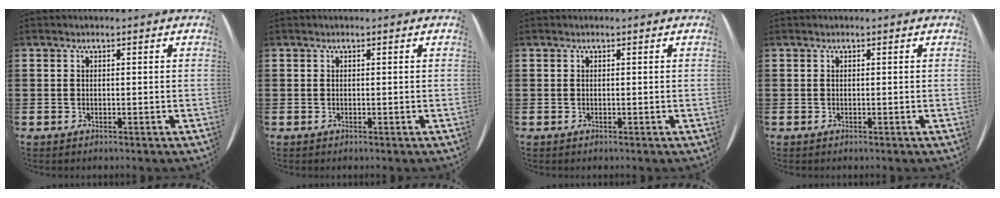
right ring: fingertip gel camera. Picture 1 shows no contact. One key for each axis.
{"total": 0.0}
{"total": 0.0}
{"total": 0.0}